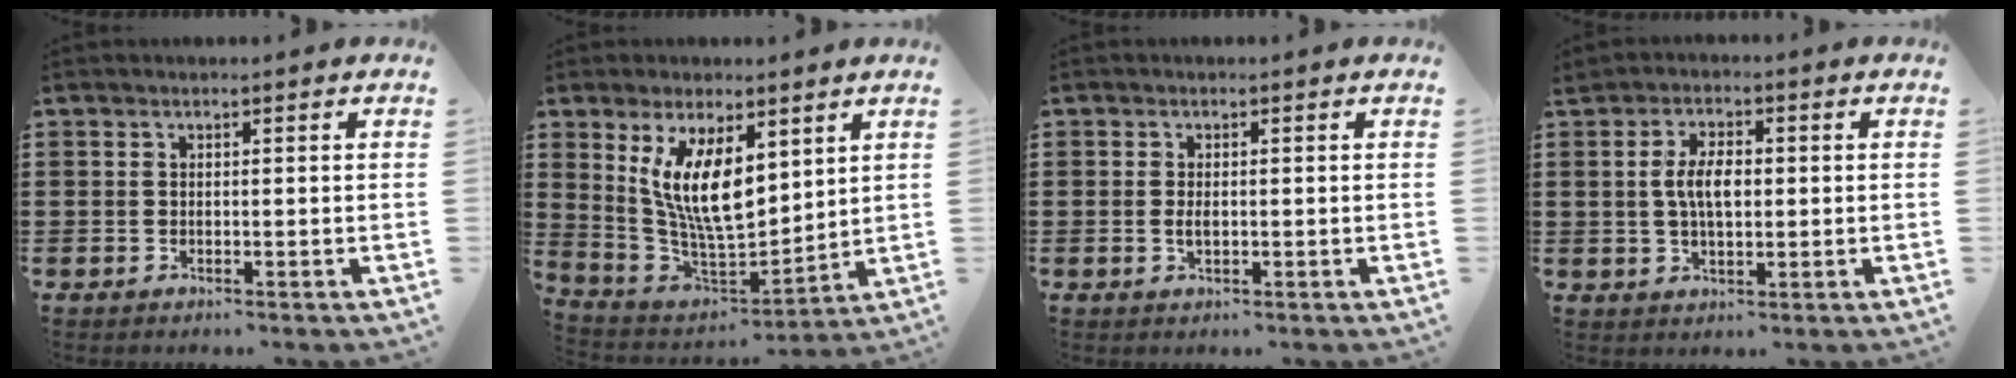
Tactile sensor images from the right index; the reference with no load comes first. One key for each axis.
{"total": 11.0, "fx": 4.1, "fy": 4.6, "fz": 9.1, "tx": -0.194, "ty": -0.012, "tz": 0.076}
{"total": 1.4, "fx": -0.1, "fy": 0.6, "fz": 1.2, "tx": -0.024, "ty": 0.002, "tz": -0.002}
{"total": 4.9, "fx": 0.3, "fy": 2.3, "fz": 4.3, "tx": -0.078, "ty": 0.006, "tz": 0.001}